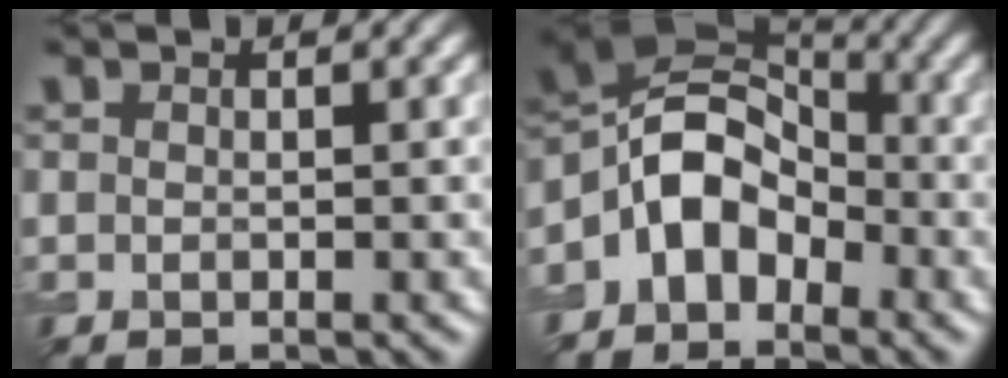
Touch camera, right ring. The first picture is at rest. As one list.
[{"total": 6.2, "force": [-2.6, 4.2, 3.7], "torque": [-0.056, 0.016, -0.062]}]